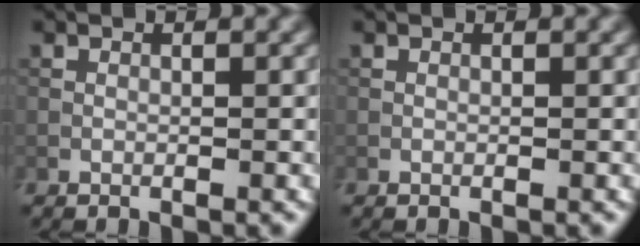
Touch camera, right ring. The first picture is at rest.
{"total": 0.0}